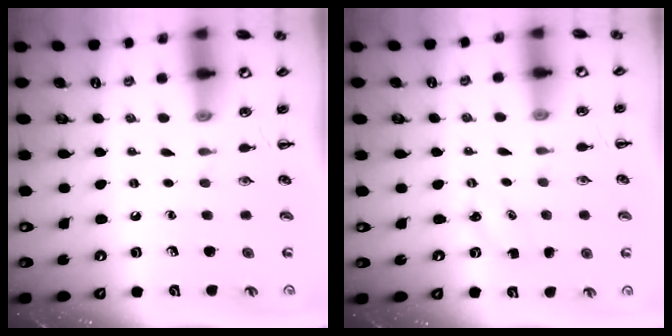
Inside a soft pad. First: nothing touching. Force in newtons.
{"total": 2.9, "press": 2.8, "slide": 0.9}